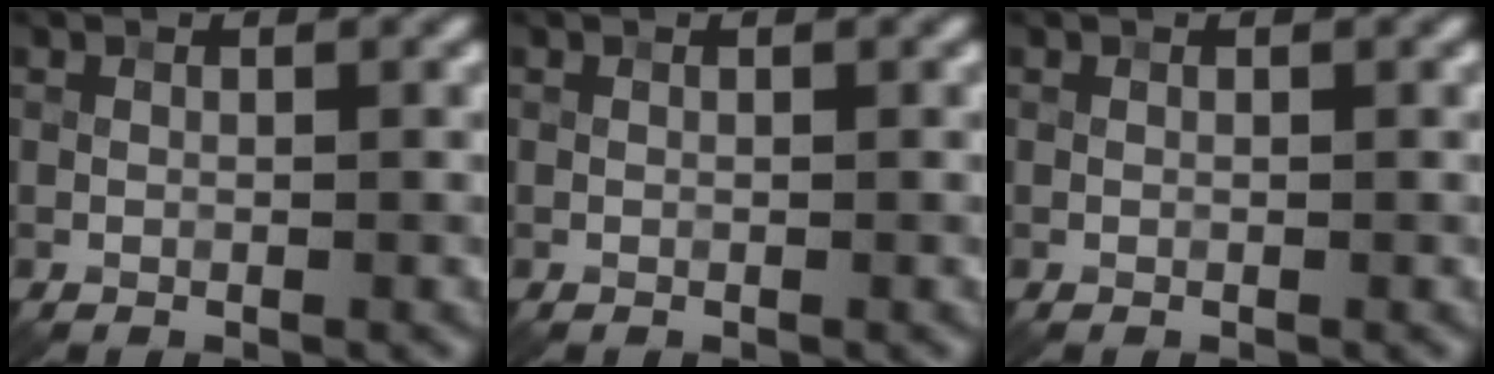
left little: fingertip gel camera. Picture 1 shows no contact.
{"total": 0.0}
{"total": 0.0}